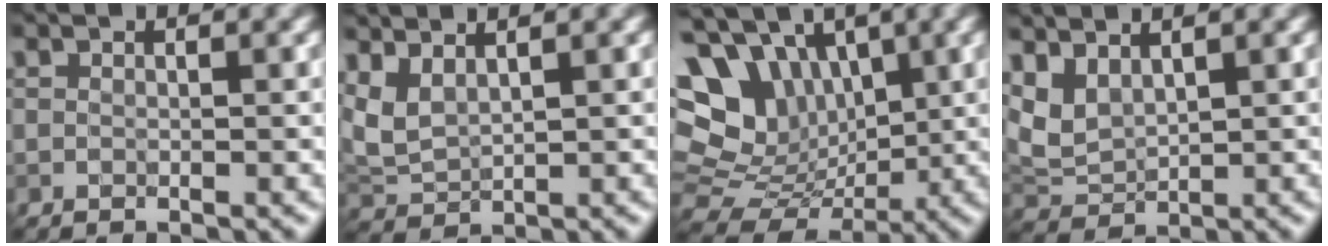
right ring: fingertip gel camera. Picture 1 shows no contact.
{"total": 3.2, "force": [1.9, 1.4, 2.2], "torque": [-0.062, 0.006, 0.044]}
{"total": 14.0, "force": [4.1, 10.9, 7.7], "torque": [-0.167, 0.029, 0.067]}
{"total": 3.5, "force": [2.1, 1.8, 2.1], "torque": [-0.056, 0.001, 0.048]}